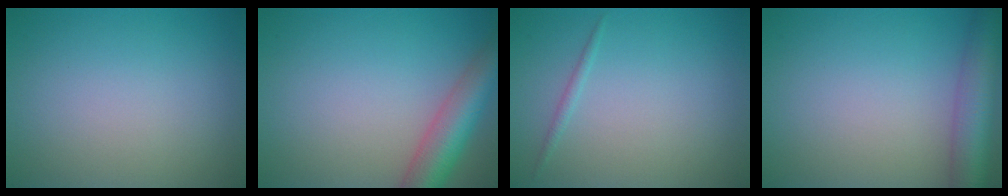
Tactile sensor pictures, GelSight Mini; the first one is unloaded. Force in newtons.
{"total": 5.8, "press": 5.8, "slide": 0.3}
{"total": 0.7, "press": 0.7, "slide": 0.0}
{"total": 5.9, "press": 5.9, "slide": 0.4}